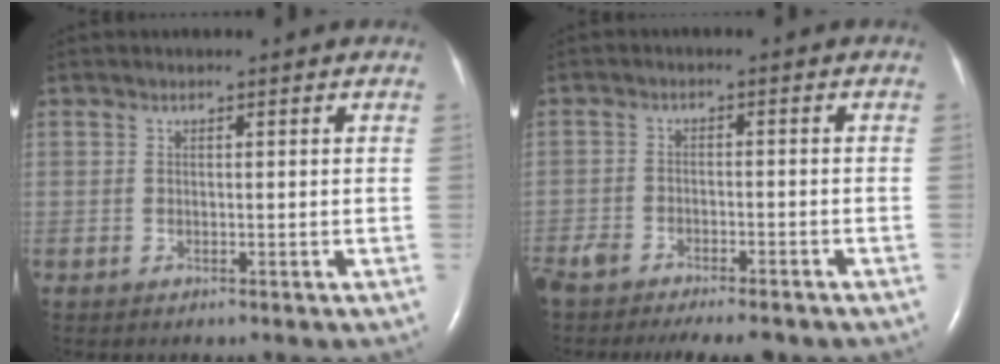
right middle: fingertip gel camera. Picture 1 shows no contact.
{"total": 14.2, "force": [-11.6, 4.4, 7.0], "torque": [-0.163, -0.022, -0.163]}